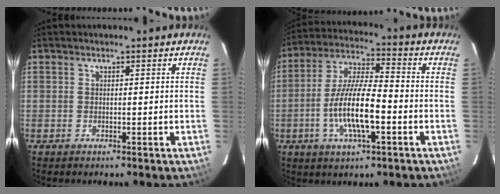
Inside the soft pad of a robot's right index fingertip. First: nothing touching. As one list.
[{"total": 12.9, "force": [-4.0, 3.2, 11.8], "torque": [-0.239, -0.002, -0.076]}]